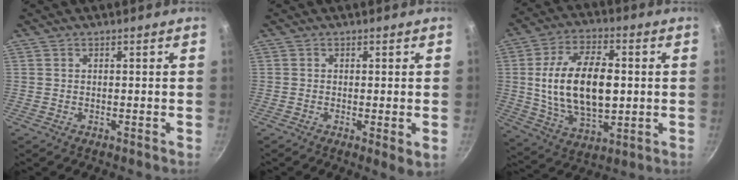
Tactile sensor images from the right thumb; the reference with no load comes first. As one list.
[{"total": 3.1, "force": [-0.6, 0.7, 3.0], "torque": [-0.052, -0.012, -0.013]}, {"total": 18.7, "force": [1.1, 10.1, 15.7], "torque": [-0.264, 0.000, 0.025]}]